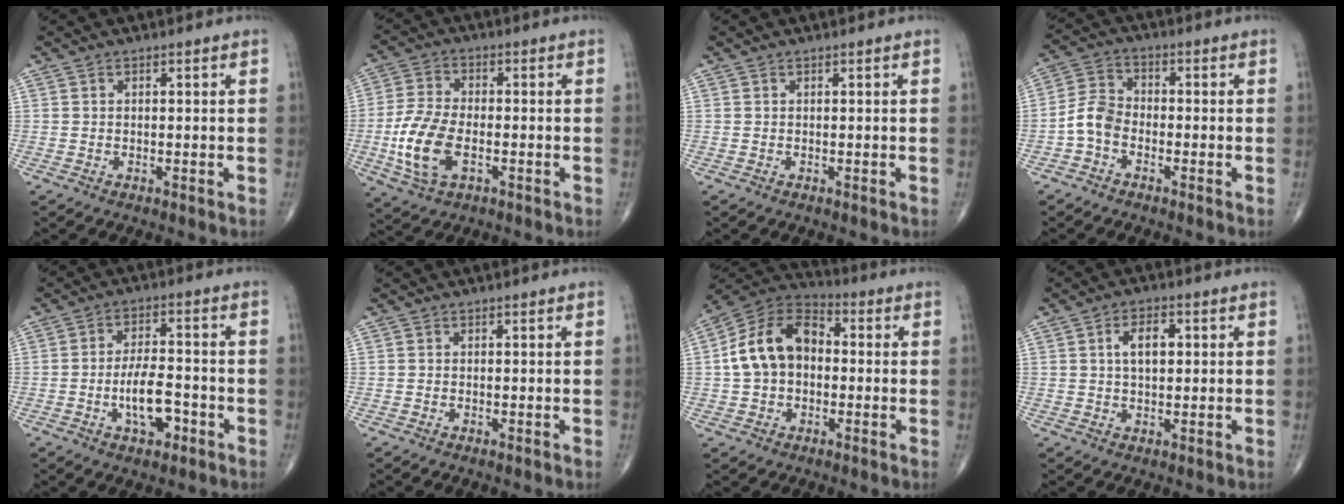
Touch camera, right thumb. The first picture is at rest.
{"total": 11.2, "force": [-2.9, 6.0, 9.0], "torque": [-0.194, 0.007, -0.054]}
{"total": 0.0}
{"total": 5.8, "force": [-2.3, 4.0, 3.5], "torque": [-0.061, 0.023, -0.057]}
{"total": 8.0, "force": [-2.8, 3.6, 6.5], "torque": [-0.107, 0.022, -0.049]}
{"total": 0.0}
{"total": 13.7, "force": [0.2, 9.8, 9.6], "torque": [-0.158, 0.037, -0.010]}
{"total": 5.3, "force": [1.1, 3.0, 4.3], "torque": [-0.066, 0.005, 0.015]}